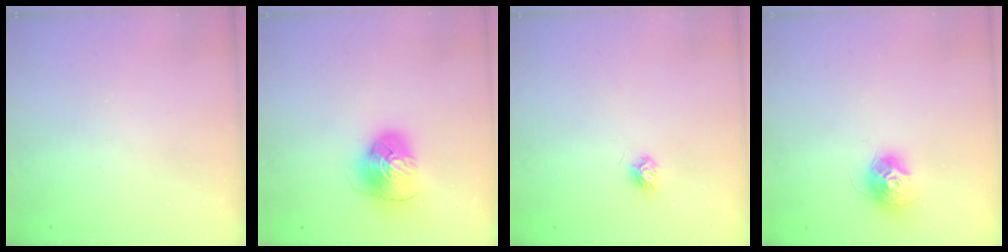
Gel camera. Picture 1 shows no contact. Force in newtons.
{"total": 9.4, "press": 9.2, "slide": 1.5}
{"total": 4.5, "press": 4.5, "slide": 0.6}
{"total": 11.9, "press": 11.9, "slide": 0.9}